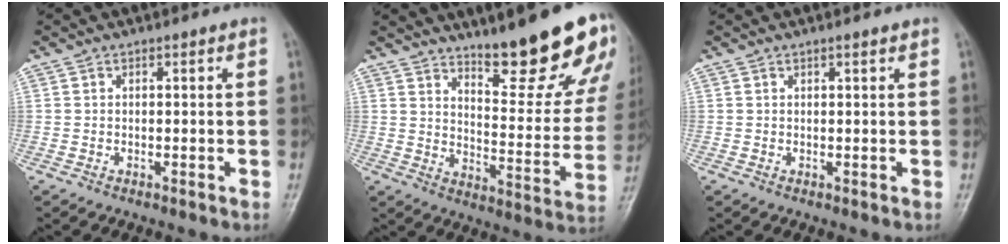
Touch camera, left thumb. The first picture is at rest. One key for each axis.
{"total": 20.5, "fx": 14.5, "fy": 4.9, "fz": 13.6, "tx": -0.140, "ty": -0.103, "tz": 0.207}
{"total": 0.8, "fx": 0.5, "fy": 0.1, "fz": 0.6, "tx": -0.008, "ty": -0.001, "tz": 0.008}